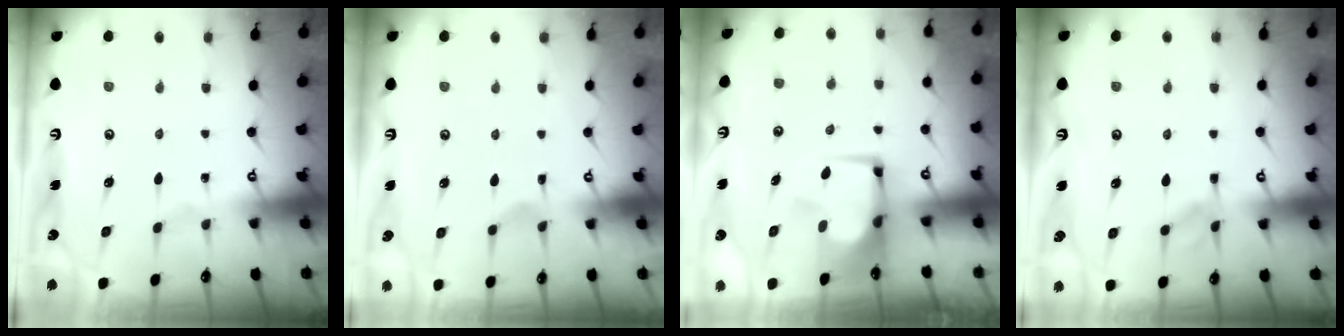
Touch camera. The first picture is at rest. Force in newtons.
{"total": 2.8, "press": 2.6, "slide": 1.2}
{"total": 0.7, "press": 0.5, "slide": 0.4}
{"total": 3.5, "press": 3.5, "slide": 0.4}